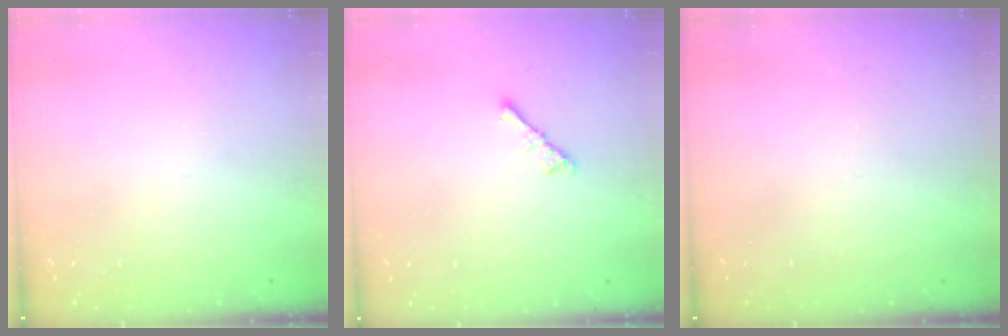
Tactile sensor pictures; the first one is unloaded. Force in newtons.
{"total": 3.4, "press": 3.4, "slide": 0.6}
{"total": 0.0}